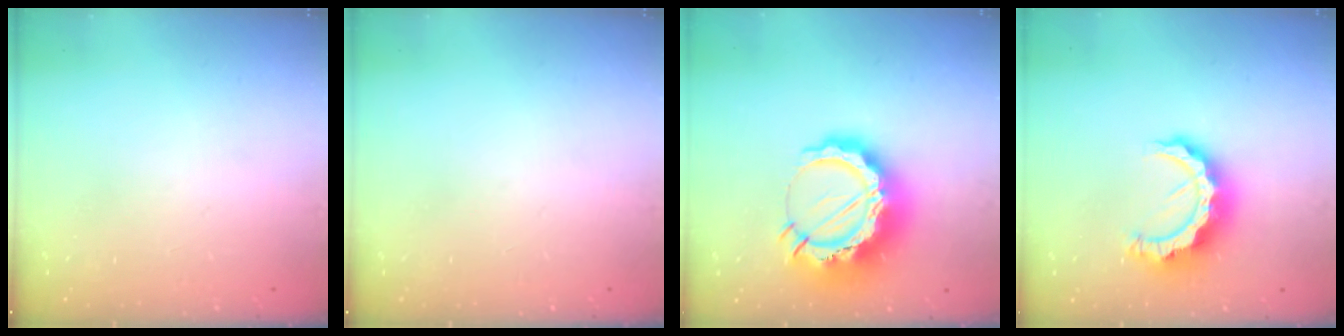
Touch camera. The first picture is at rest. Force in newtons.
{"total": 0.0}
{"total": 17.9, "press": 17.8, "slide": 2.2}
{"total": 11.8, "press": 11.7, "slide": 0.9}